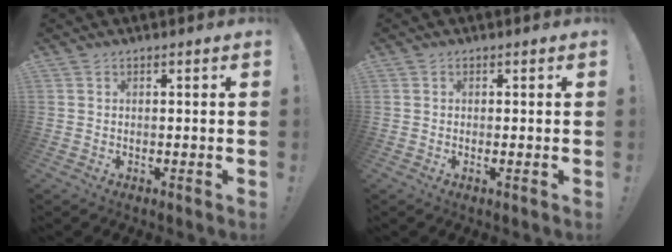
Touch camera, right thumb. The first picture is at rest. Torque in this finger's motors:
{"motor_torque": [0.10, -0.31, -0.19, 0.05, 0.10]}